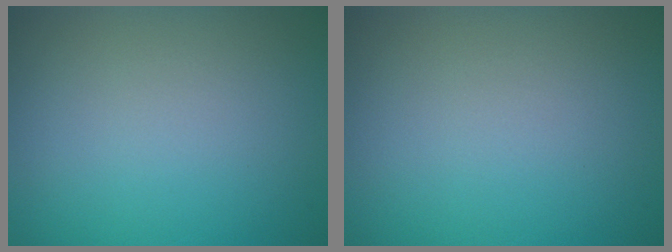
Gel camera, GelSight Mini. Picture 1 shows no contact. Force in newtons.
{"total": 0.0}